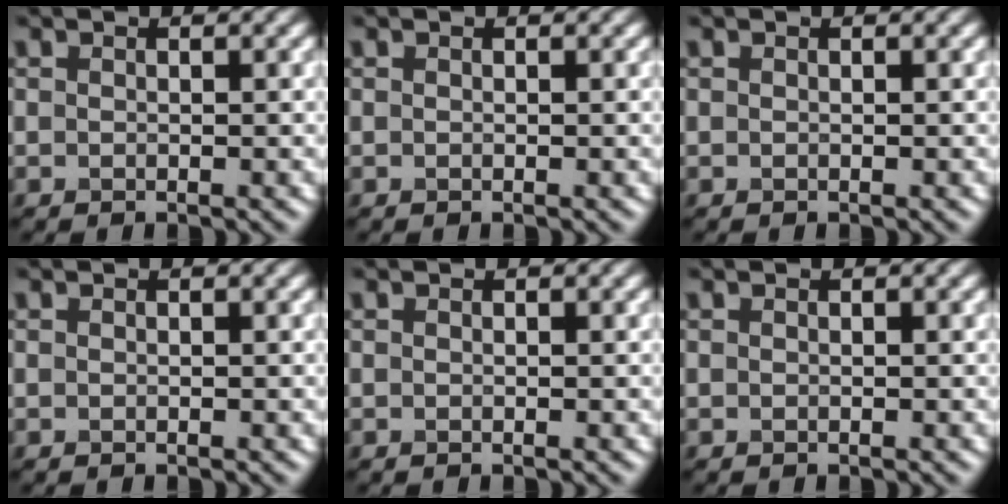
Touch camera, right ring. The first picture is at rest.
{"total": 0.0}
{"total": 0.0}
{"total": 0.0}
{"total": 0.0}
{"total": 0.0}